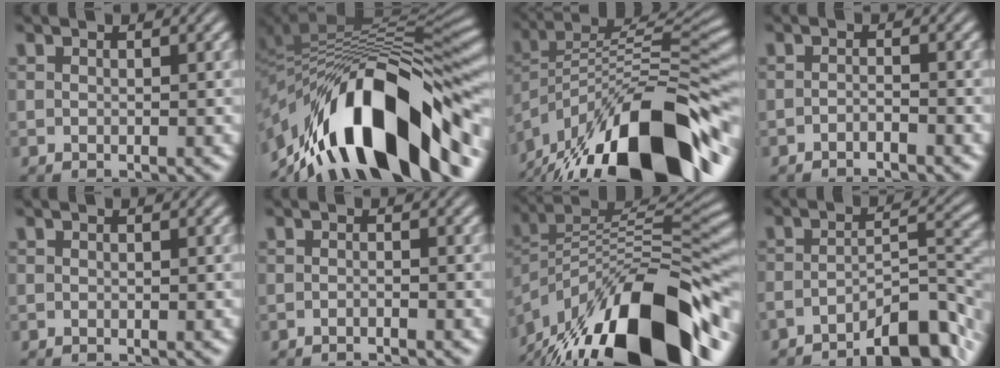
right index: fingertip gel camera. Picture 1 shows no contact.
{"total": 18.6, "force": [-5.3, 8.9, 15.4], "torque": [-0.235, -0.001, -0.075]}
{"total": 17.0, "force": [-7.3, 8.3, 12.9], "torque": [-0.210, -0.042, -0.091]}
{"total": 1.6, "force": [-1.5, -0.2, 0.1], "torque": [0.002, -0.005, -0.025]}
{"total": 0.0}
{"total": 1.1, "force": [-1.0, -0.4, -0.1], "torque": [0.001, -0.002, -0.017]}
{"total": 18.3, "force": [-6.7, 9.5, 14.1], "torque": [-0.228, -0.037, -0.082]}
{"total": 7.1, "force": [-5.0, 1.6, 4.8], "torque": [-0.045, -0.013, -0.068]}